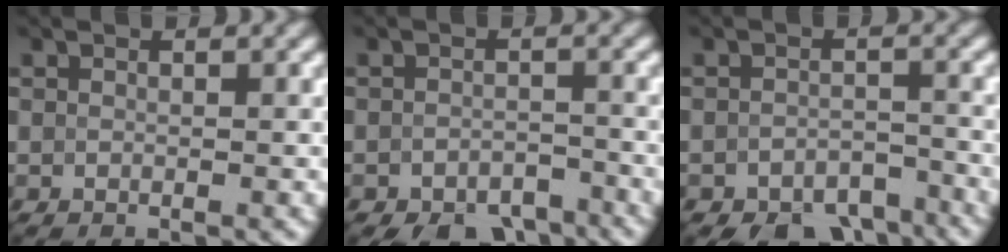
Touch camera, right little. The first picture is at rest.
{"total": 5.8, "force": [-4.9, 3.0, 1.1], "torque": [-0.006, -0.017, -0.090]}
{"total": 7.1, "force": [-6.0, 3.5, 1.2], "torque": [-0.015, -0.018, -0.099]}